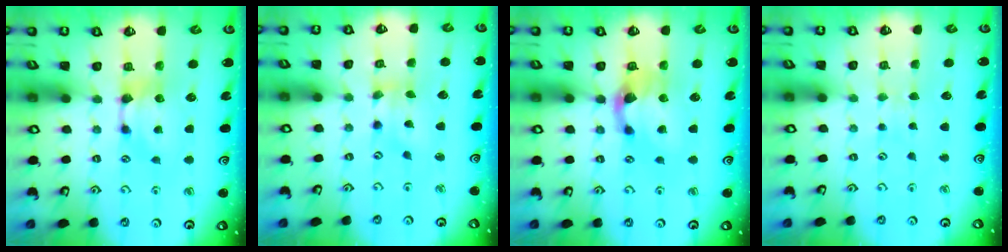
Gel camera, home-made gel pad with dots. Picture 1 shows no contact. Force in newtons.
{"total": 1.3, "press": 0.4, "slide": 1.3}
{"total": 2.9, "press": 2.2, "slide": 2.0}
{"total": 3.9, "press": 3.9, "slide": 0.1}